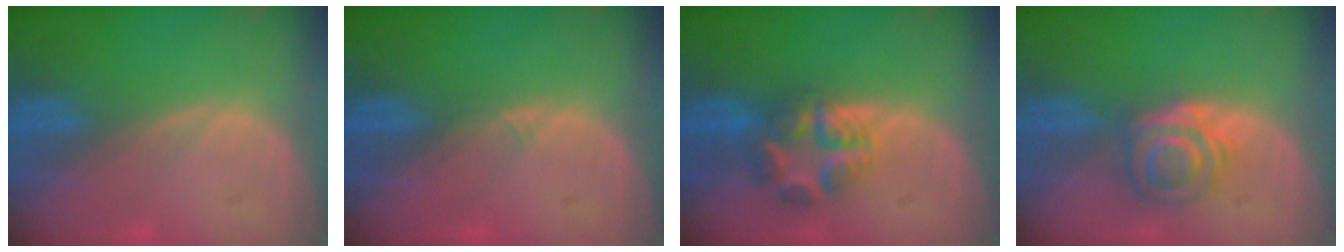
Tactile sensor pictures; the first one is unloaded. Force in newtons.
{"total": 0.6, "press": 0.5, "slide": 0.4}
{"total": 5.9, "press": 5.8, "slide": 0.6}
{"total": 5.6, "press": 5.3, "slide": 1.8}